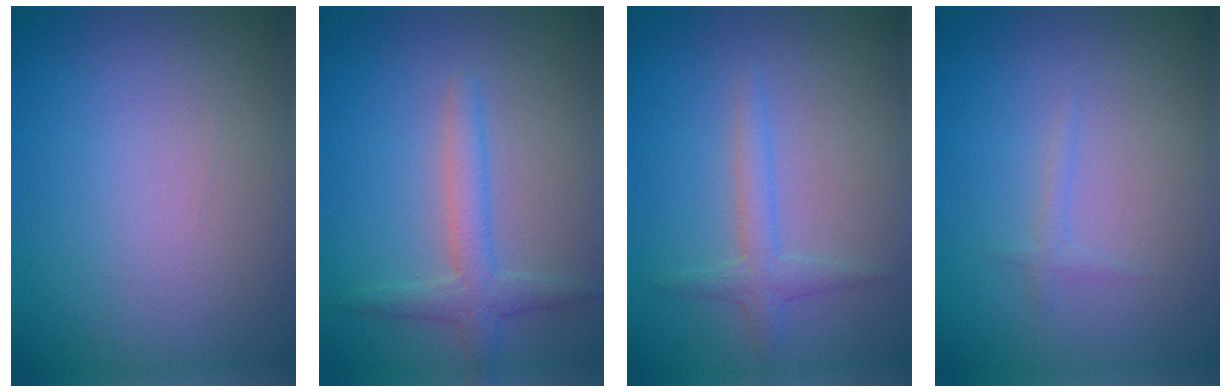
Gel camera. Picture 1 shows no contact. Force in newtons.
{"total": 2.7, "press": 2.7, "slide": 0.1}
{"total": 1.8, "press": 1.8, "slide": 0.0}
{"total": 0.7, "press": 0.7, "slide": 0.1}